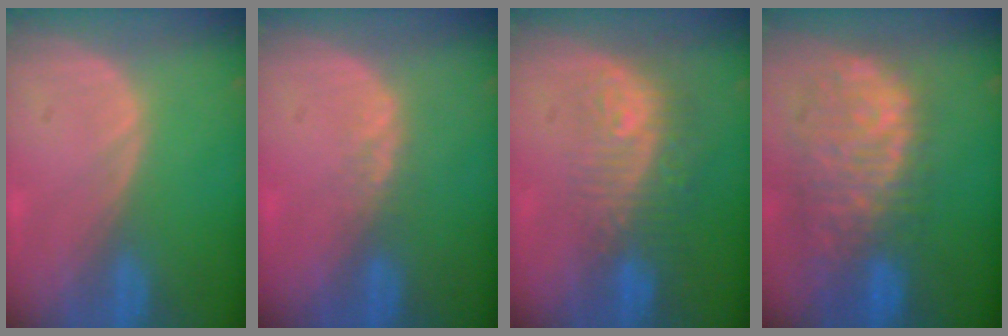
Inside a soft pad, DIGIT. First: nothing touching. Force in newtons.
{"total": 1.7, "press": 1.4, "slide": 0.9}
{"total": 9.7, "press": 8.0, "slide": 5.4}
{"total": 11.8, "press": 9.8, "slide": 6.6}